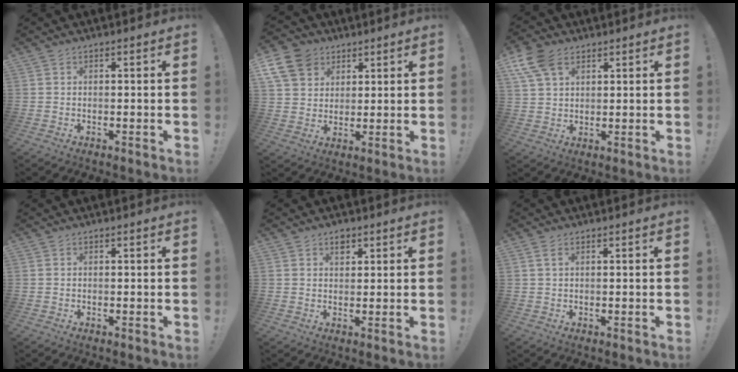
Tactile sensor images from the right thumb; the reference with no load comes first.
{"total": 12.0, "force": [5.7, 9.3, 4.9], "torque": [-0.085, -0.034, 0.116]}
{"total": 9.6, "force": [4.7, 5.9, 5.9], "torque": [-0.112, -0.007, 0.094]}
{"total": 0.0}
{"total": 2.9, "force": [1.8, 2.1, 1.1], "torque": [0.004, -0.012, 0.027]}
{"total": 2.0, "force": [0.7, 0.6, 1.7], "torque": [-0.031, 0.001, 0.012]}